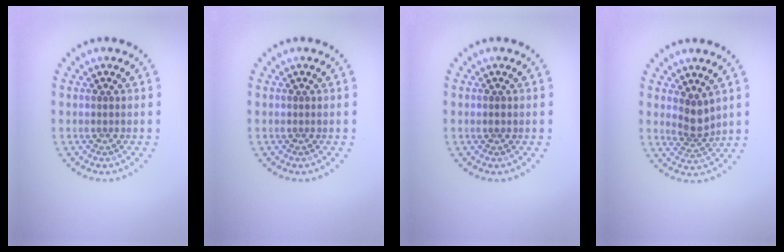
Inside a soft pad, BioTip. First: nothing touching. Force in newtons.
{"total": 0.0}
{"total": 0.5, "press": 0.5, "slide": 0.0}
{"total": 2.5, "press": 1.9, "slide": 1.6}